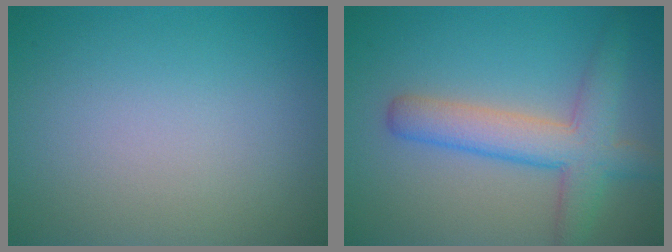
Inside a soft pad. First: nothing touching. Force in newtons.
{"total": 5.5, "press": 5.5, "slide": 0.2}